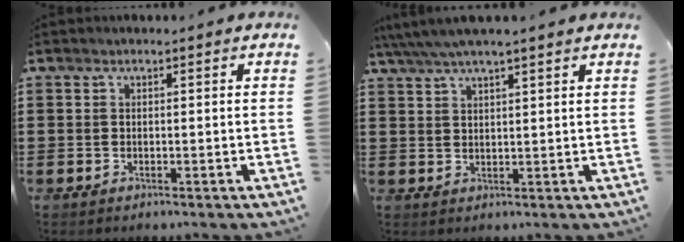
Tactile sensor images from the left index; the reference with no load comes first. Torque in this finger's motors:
{"motor_torque": [1.01, -1.13, 0.83, 0.21]}